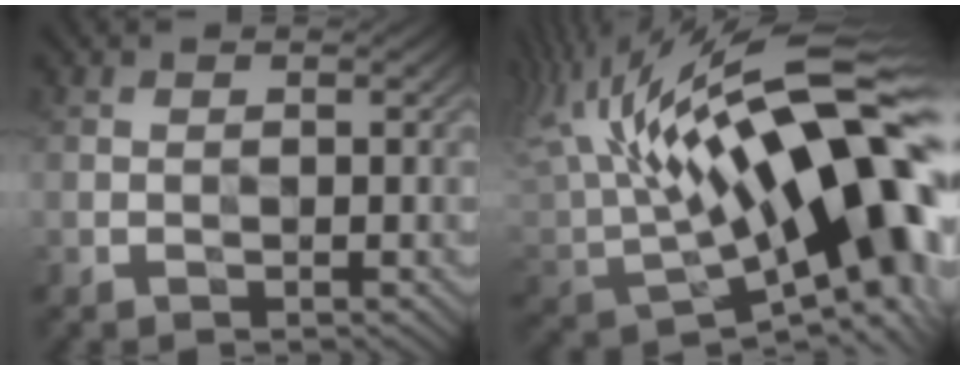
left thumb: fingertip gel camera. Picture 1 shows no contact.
{"total": 20.4, "force": [4.0, 7.6, 18.5], "torque": [-0.349, 0.014, 0.068]}